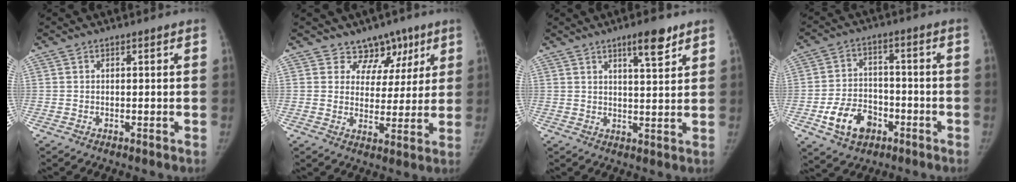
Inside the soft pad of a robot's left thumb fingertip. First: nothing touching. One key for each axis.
{"total": 8.0, "fx": 5.5, "fy": 5.8, "fz": 0.9, "tx": 0.037, "ty": -0.029, "tz": 0.082}
{"total": 6.4, "fx": 4.3, "fy": 1.3, "fz": 4.6, "tx": -0.062, "ty": -0.028, "tz": 0.066}
{"total": 10.0, "fx": -4.3, "fy": 7.2, "fz": 5.5, "tx": -0.076, "ty": 0.024, "tz": -0.071}